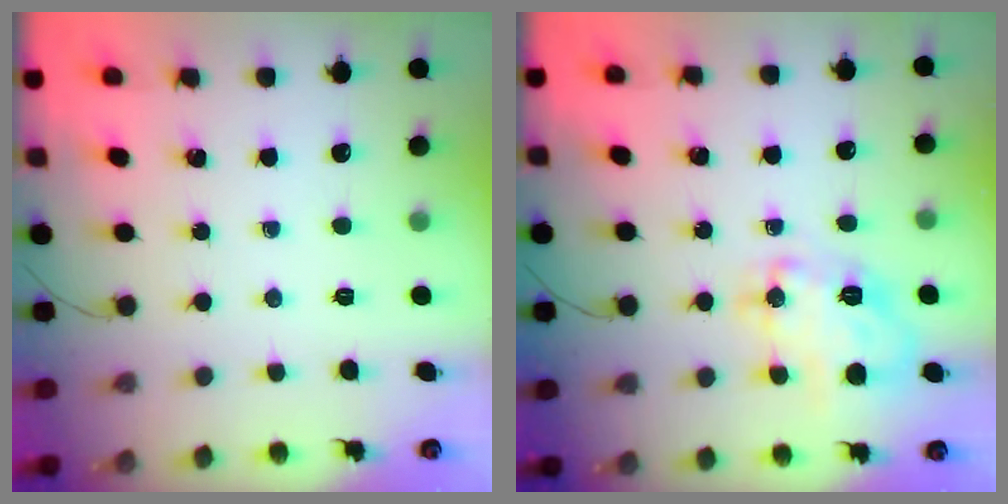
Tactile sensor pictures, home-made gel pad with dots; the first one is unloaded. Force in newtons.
{"total": 15.1, "press": 15.1, "slide": 0.9}